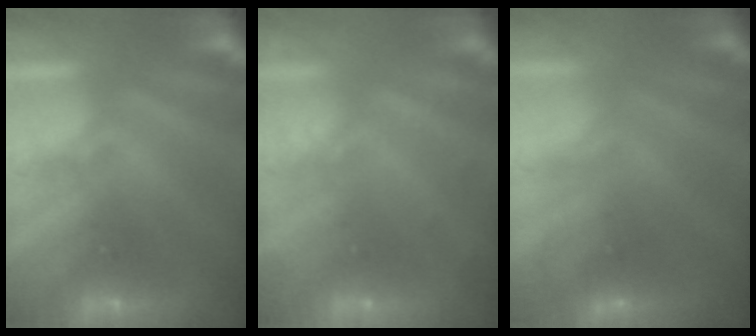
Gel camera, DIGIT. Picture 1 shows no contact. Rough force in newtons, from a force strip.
{"total": 2.1}
{"total": 3.0}